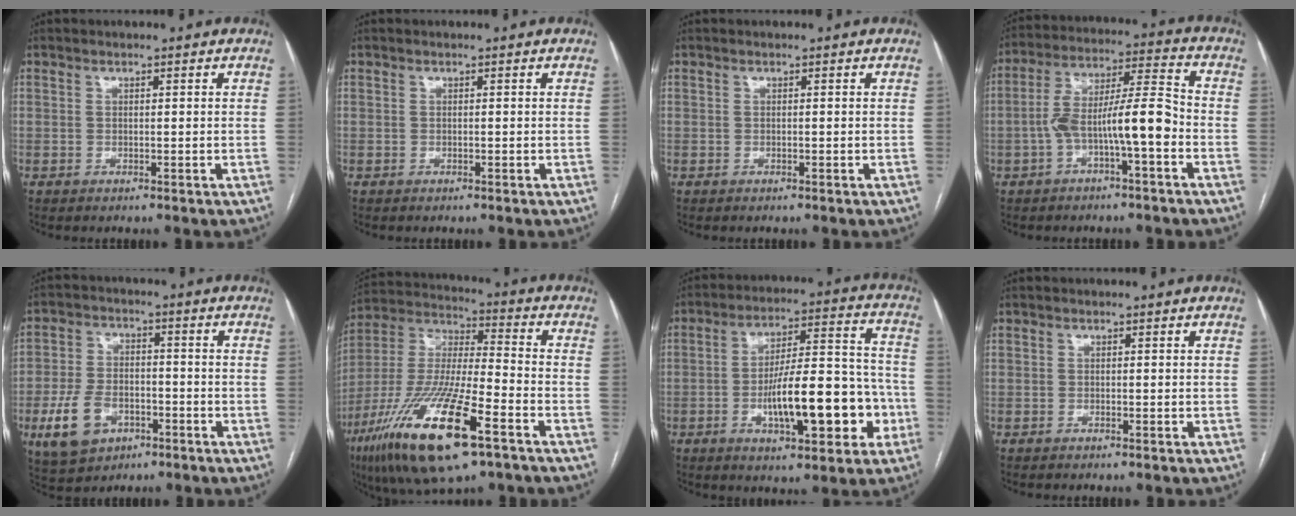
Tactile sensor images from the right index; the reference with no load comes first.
{"total": 0.0}
{"total": 0.0}
{"total": 10.9, "force": [-3.5, 1.4, 10.2], "torque": [-0.185, 0.036, -0.058]}
{"total": 9.7, "force": [-4.1, 6.5, 5.9], "torque": [-0.131, 0.005, -0.065]}
{"total": 21.8, "force": [-11.3, 3.9, 18.3], "torque": [-0.388, -0.045, -0.204]}
{"total": 16.4, "force": [-4.9, 4.7, 15.0], "torque": [-0.233, 0.026, -0.070]}
{"total": 0.0}